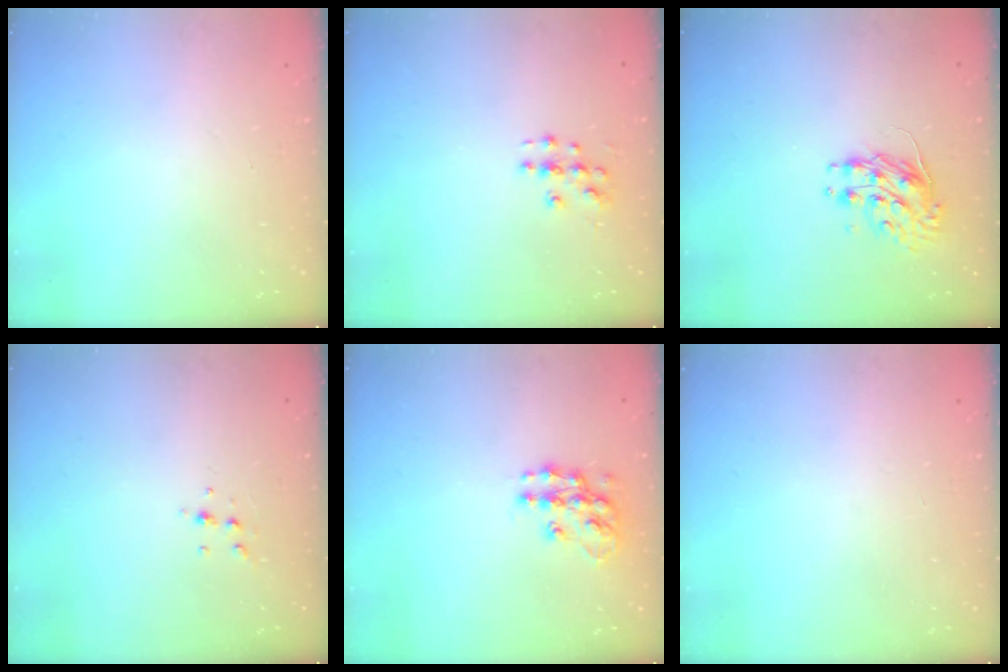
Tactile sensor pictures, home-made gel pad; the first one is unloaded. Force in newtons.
{"total": 3.6, "press": 3.6, "slide": 0.3}
{"total": 9.0, "press": 9.0, "slide": 0.6}
{"total": 4.5, "press": 4.3, "slide": 1.3}
{"total": 11.8, "press": 11.7, "slide": 0.6}
{"total": 0.0}